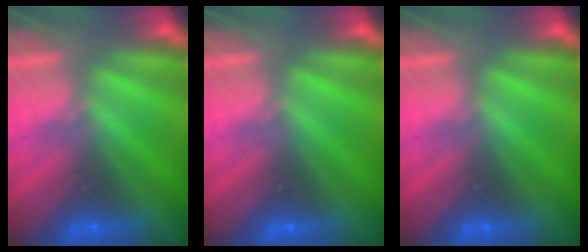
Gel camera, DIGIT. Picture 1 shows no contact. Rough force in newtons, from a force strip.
{"total": 0.0}
{"total": 0.0}